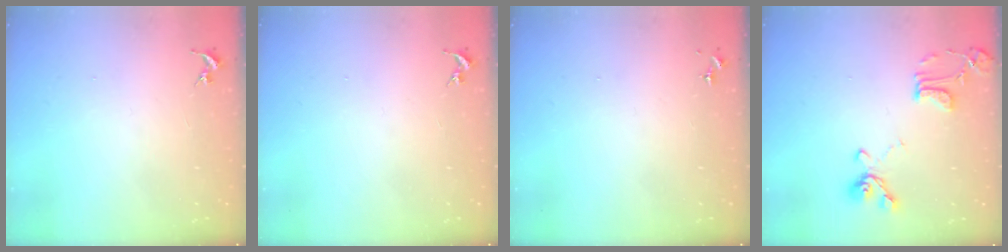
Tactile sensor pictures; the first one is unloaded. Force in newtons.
{"total": 0.0}
{"total": 0.0}
{"total": 15.7, "press": 15.7, "slide": 1.5}